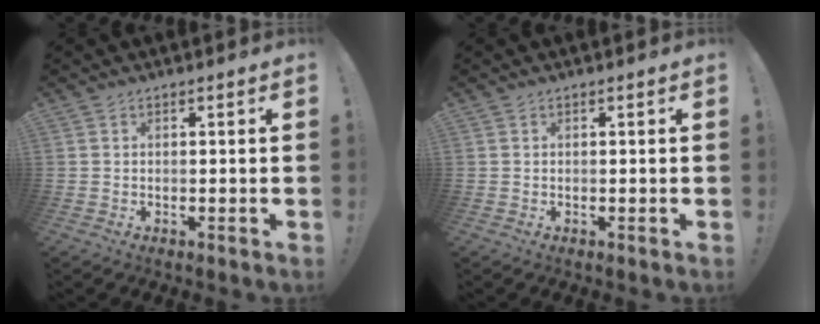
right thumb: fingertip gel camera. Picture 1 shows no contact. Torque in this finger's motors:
{"motor_torque": [-0.02, 0.02, 0.00, 0.00, 0.00]}